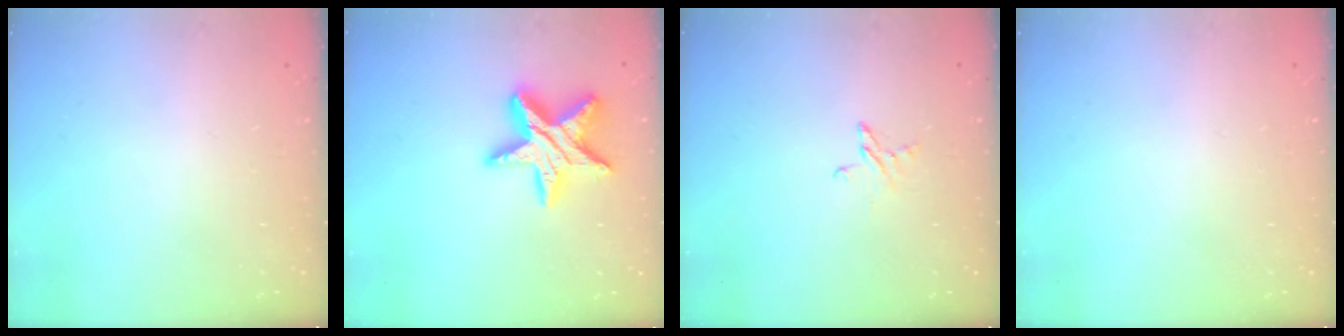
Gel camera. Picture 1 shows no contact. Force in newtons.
{"total": 15.3, "press": 15.2, "slide": 1.3}
{"total": 3.4, "press": 3.4, "slide": 0.4}
{"total": 0.0}